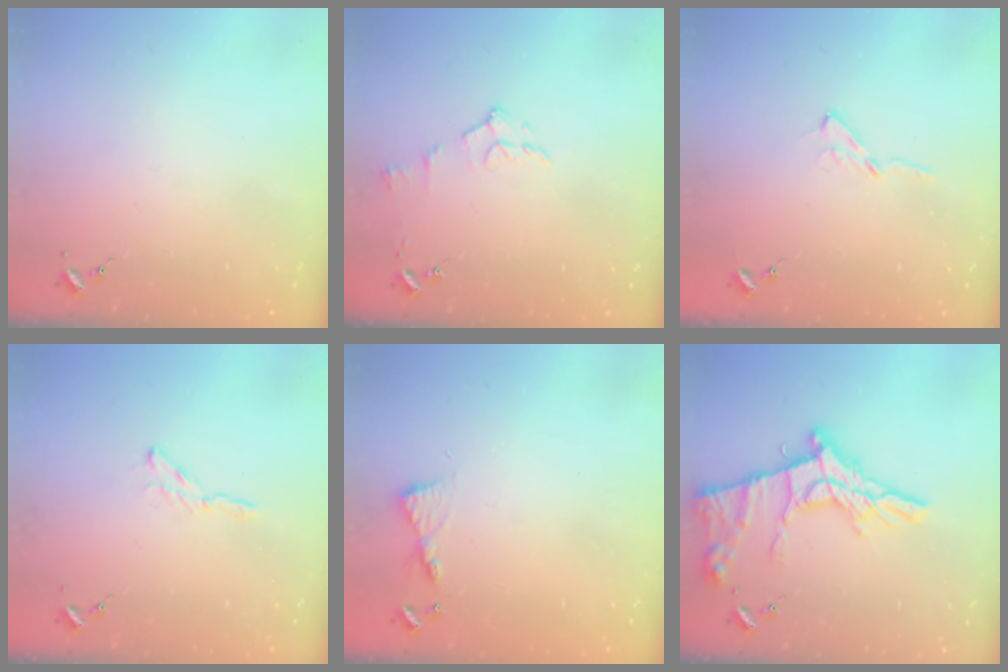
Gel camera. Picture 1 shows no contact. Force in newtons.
{"total": 7.8, "press": 7.8, "slide": 0.9}
{"total": 3.7, "press": 3.7, "slide": 0.4}
{"total": 3.1, "press": 3.1, "slide": 0.3}
{"total": 5.3, "press": 5.3, "slide": 0.5}
{"total": 19.8, "press": 19.7, "slide": 1.7}